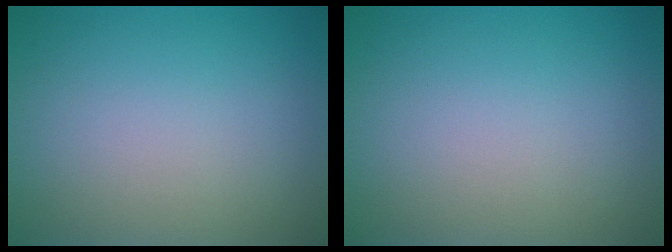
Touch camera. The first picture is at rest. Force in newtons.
{"total": 0.0}